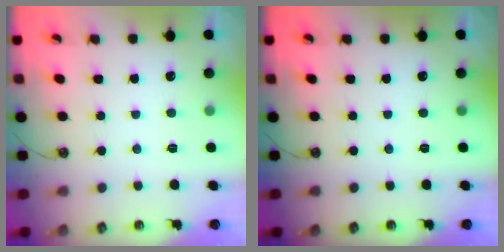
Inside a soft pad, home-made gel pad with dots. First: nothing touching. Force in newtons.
{"total": 0.0}